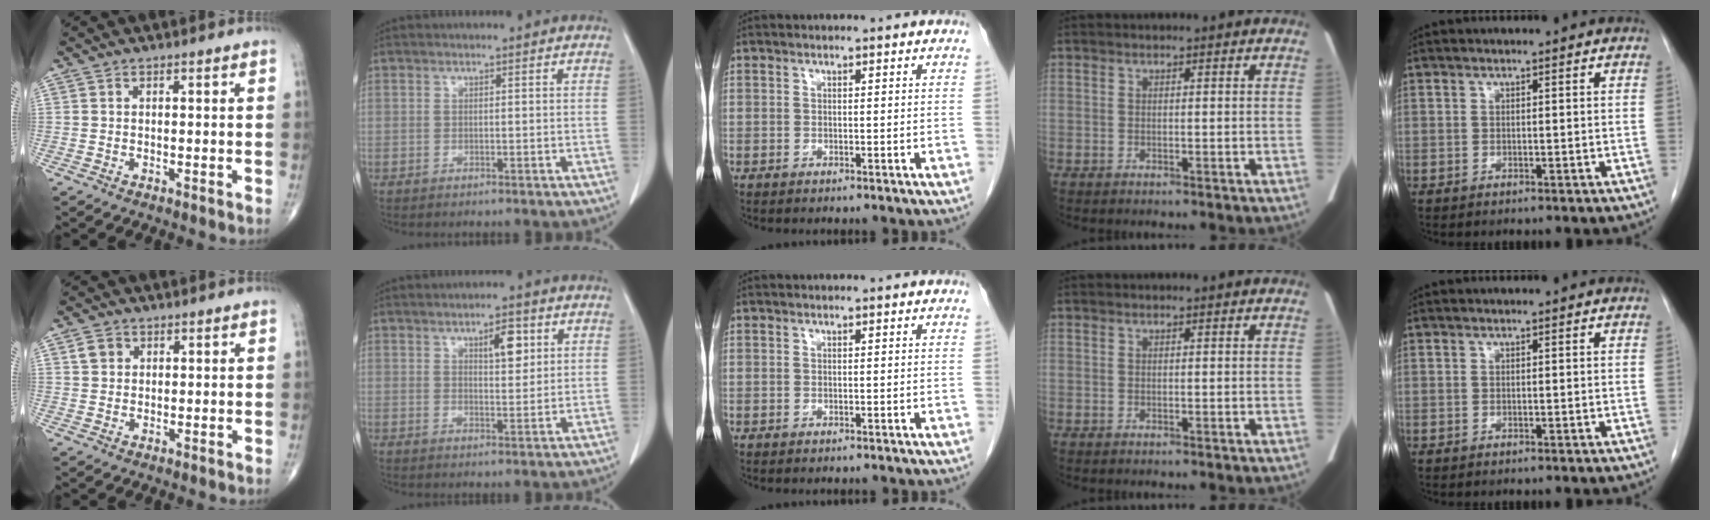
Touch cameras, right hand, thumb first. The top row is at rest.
{"thumb": {"total": 2.7, "force": [1.1, 2.2, 1.0], "torque": [-0.010, -0.002, 0.018]}, "index": {"total": 4.7, "force": [2.1, 1.6, 3.9], "torque": [-0.061, 0.001, 0.034]}, "middle": {"total": 0.8, "force": [-0.8, 0.2, 0.2], "torque": [-0.006, -0.002, -0.012]}}